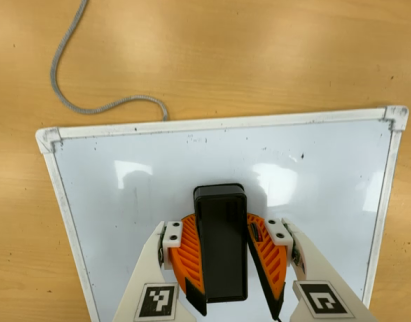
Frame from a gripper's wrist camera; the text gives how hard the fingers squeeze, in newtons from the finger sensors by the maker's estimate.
{"total": 13.8, "left": 15.4, "right": 12.1}